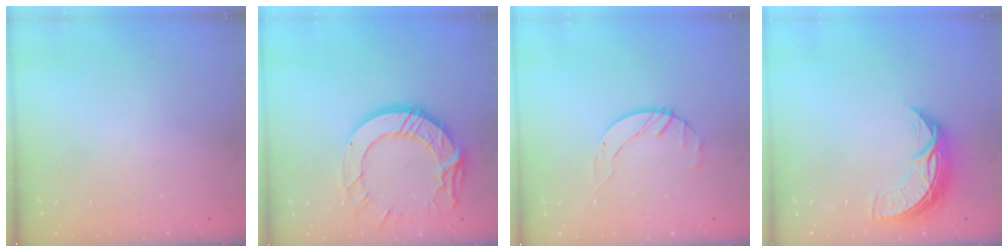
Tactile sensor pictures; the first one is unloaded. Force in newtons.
{"total": 15.0, "press": 14.9, "slide": 1.5}
{"total": 2.1, "press": 2.0, "slide": 0.3}
{"total": 7.9, "press": 7.9, "slide": 0.5}